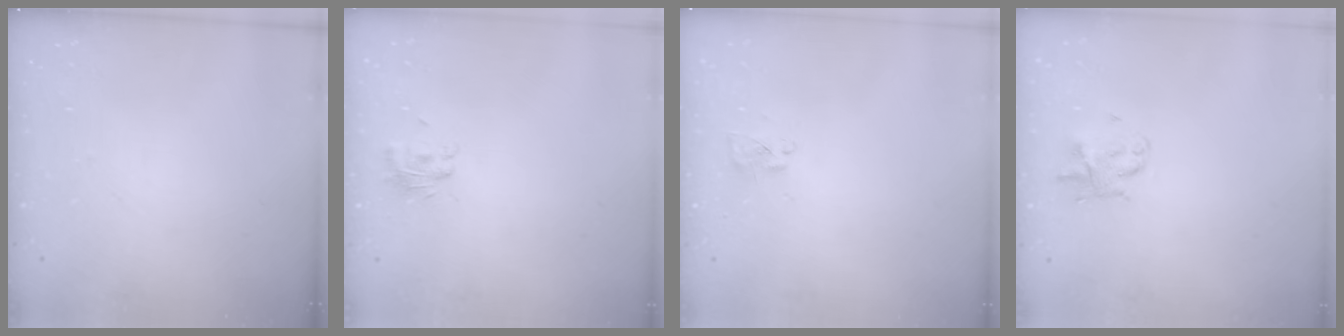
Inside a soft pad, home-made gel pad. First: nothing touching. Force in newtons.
{"total": 2.9, "press": 2.8, "slide": 0.7}
{"total": 2.5, "press": 2.4, "slide": 0.8}
{"total": 3.0, "press": 2.9, "slide": 0.4}